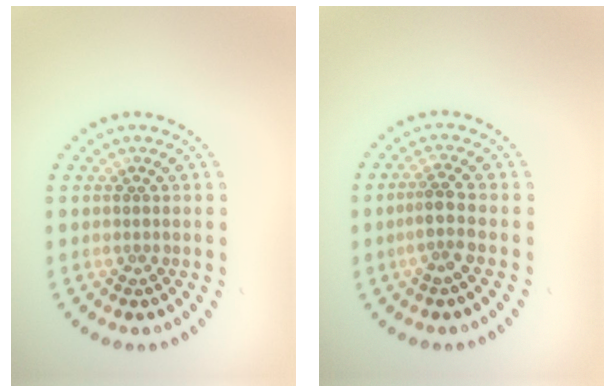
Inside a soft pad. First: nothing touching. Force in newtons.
{"total": 2.3, "press": 1.8, "slide": 1.5}